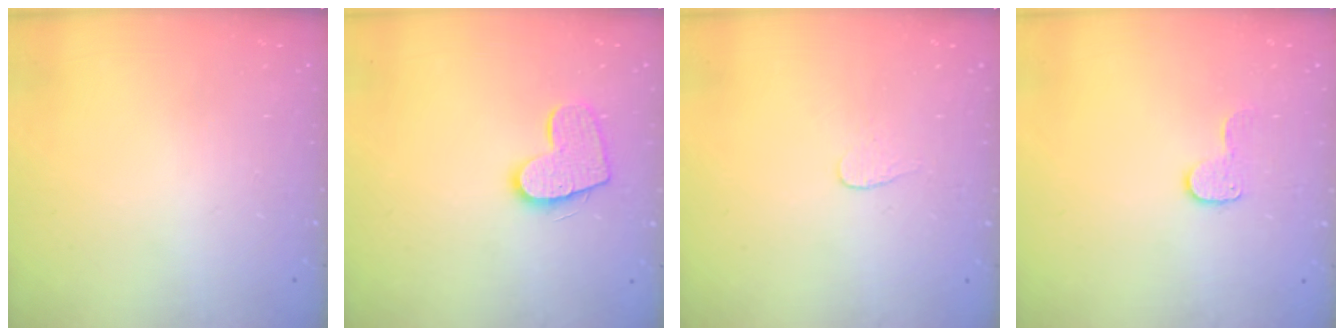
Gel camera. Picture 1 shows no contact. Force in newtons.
{"total": 11.1, "press": 11.1, "slide": 0.6}
{"total": 2.7, "press": 2.7, "slide": 0.3}
{"total": 6.7, "press": 6.7, "slide": 0.4}